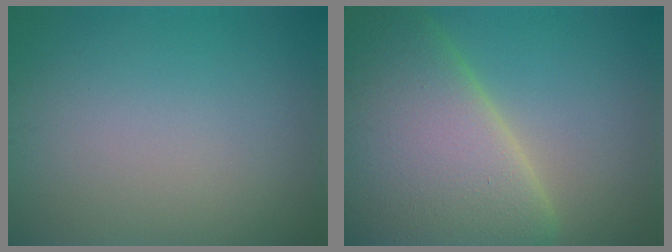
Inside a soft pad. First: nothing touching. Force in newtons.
{"total": 14.2, "press": 14.2, "slide": 0.8}